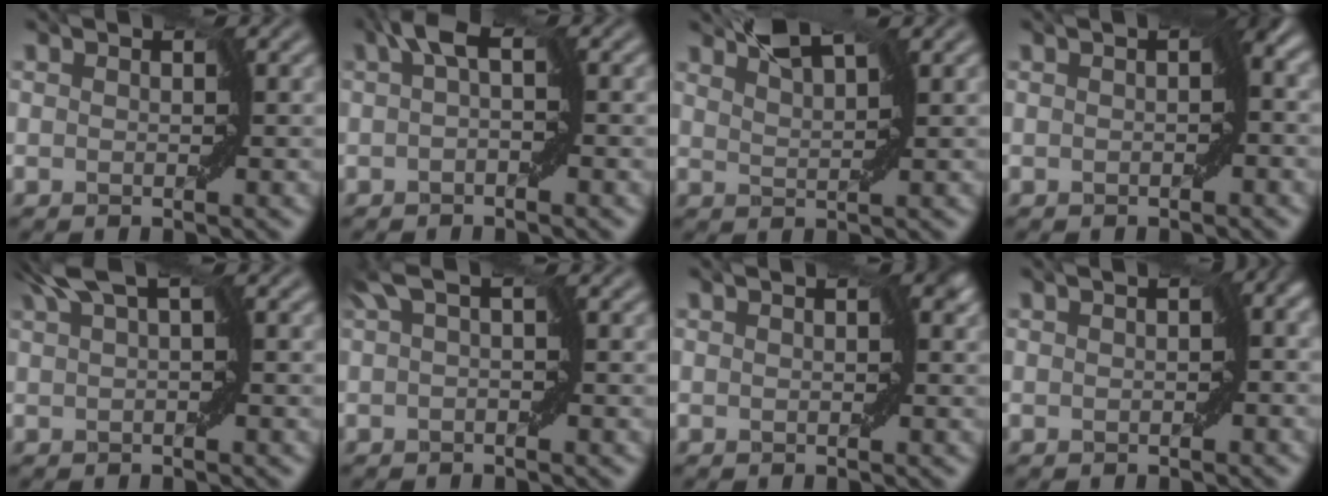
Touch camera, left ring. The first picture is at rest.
{"total": 2.5, "force": [0.4, 0.6, 2.4], "torque": [-0.042, 0.011, -0.002]}
{"total": 2.8, "force": [2.6, 0.2, 1.2], "torque": [-0.027, 0.004, 0.046]}
{"total": 2.7, "force": [-0.3, 1.1, 2.5], "torque": [-0.036, 0.005, -0.013]}
{"total": 2.8, "force": [1.5, 0.4, 2.3], "torque": [-0.043, 0.009, 0.021]}
{"total": 2.4, "force": [0.8, 0.5, 2.2], "torque": [-0.045, 0.007, 0.007]}
{"total": 1.3, "force": [0.3, 0.7, 1.1], "torque": [-0.013, -0.001, 0.001]}
{"total": 3.2, "force": [-0.5, 1.7, 2.6], "torque": [-0.027, 0.003, -0.011]}